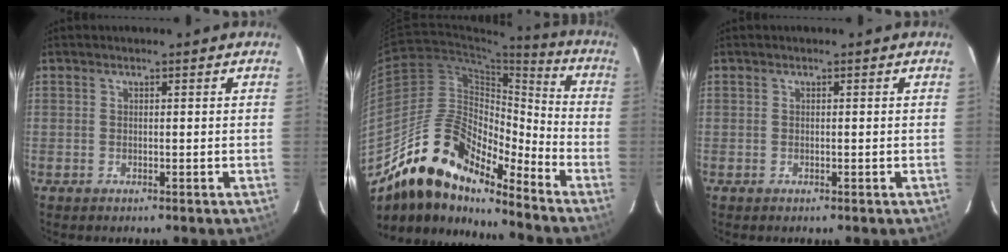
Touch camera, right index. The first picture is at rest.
{"total": 17.9, "force": [-13.5, 6.6, 9.6], "torque": [-0.161, 0.044, -0.236]}
{"total": 0.0}